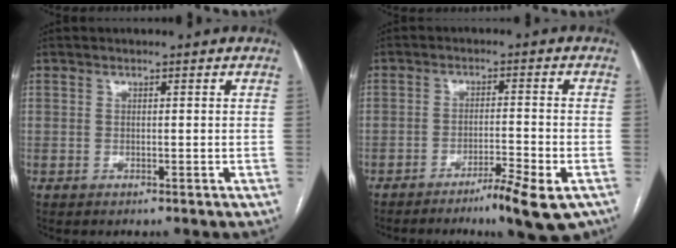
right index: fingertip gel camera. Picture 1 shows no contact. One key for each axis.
{"total": 7.7, "fx": -5.1, "fy": 0.2, "fz": 5.7, "tx": -0.078, "ty": -0.009, "tz": -0.080}